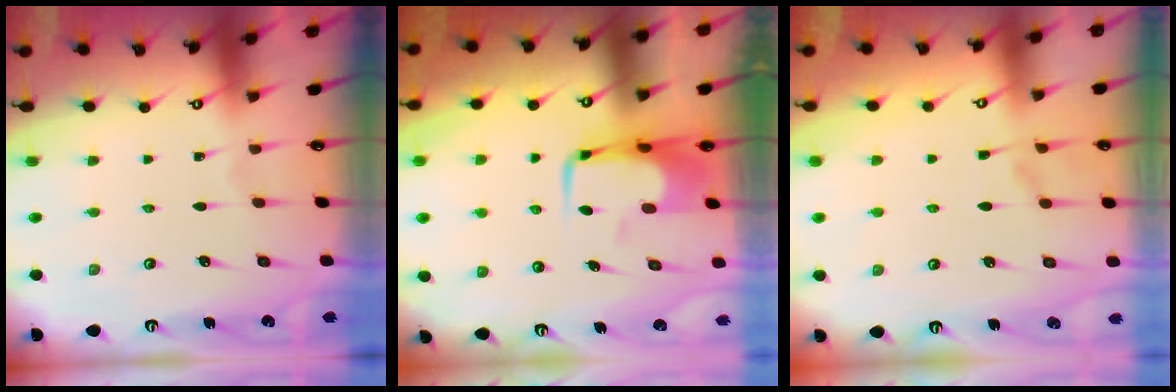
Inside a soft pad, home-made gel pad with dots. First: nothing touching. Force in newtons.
{"total": 7.1, "press": 7.0, "slide": 1.3}
{"total": 1.3, "press": 0.0, "slide": 1.3}